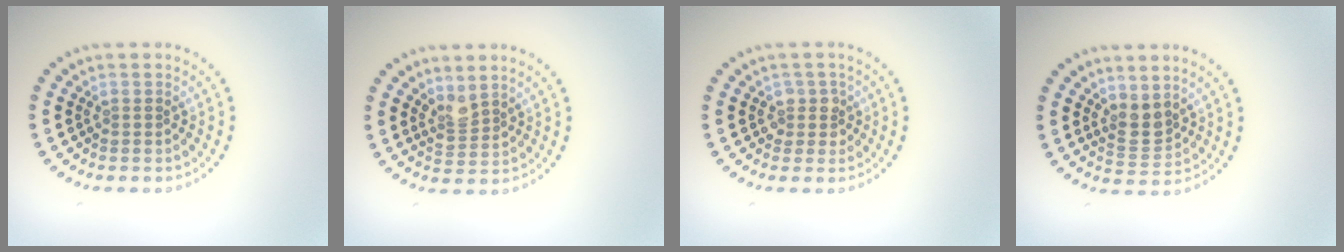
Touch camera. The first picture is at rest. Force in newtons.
{"total": 2.0, "press": 1.5, "slide": 1.3}
{"total": 1.6, "press": 1.4, "slide": 0.6}
{"total": 2.1, "press": 1.7, "slide": 1.1}